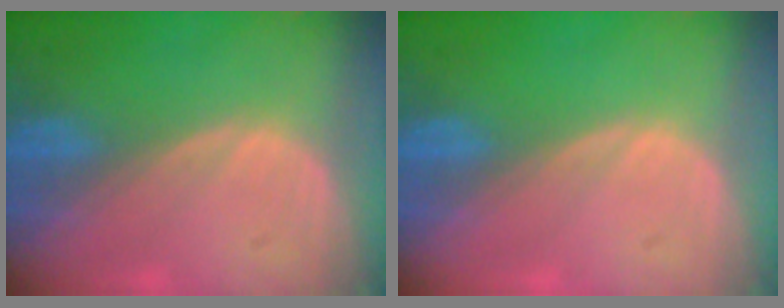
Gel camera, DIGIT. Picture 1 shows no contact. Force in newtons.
{"total": 0.0}